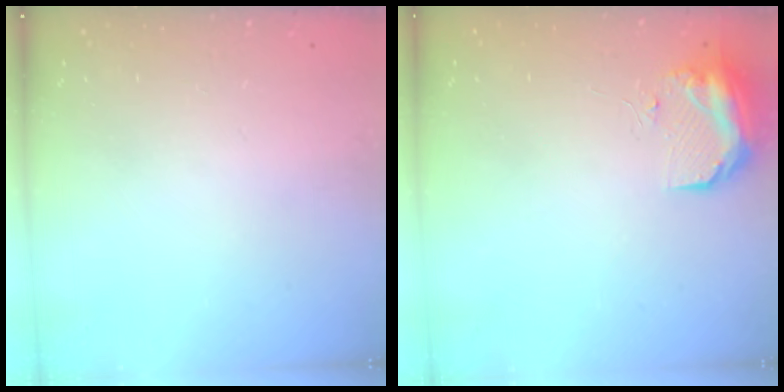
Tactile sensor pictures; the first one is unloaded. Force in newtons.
{"total": 17.0, "press": 11.4, "slide": 12.7}